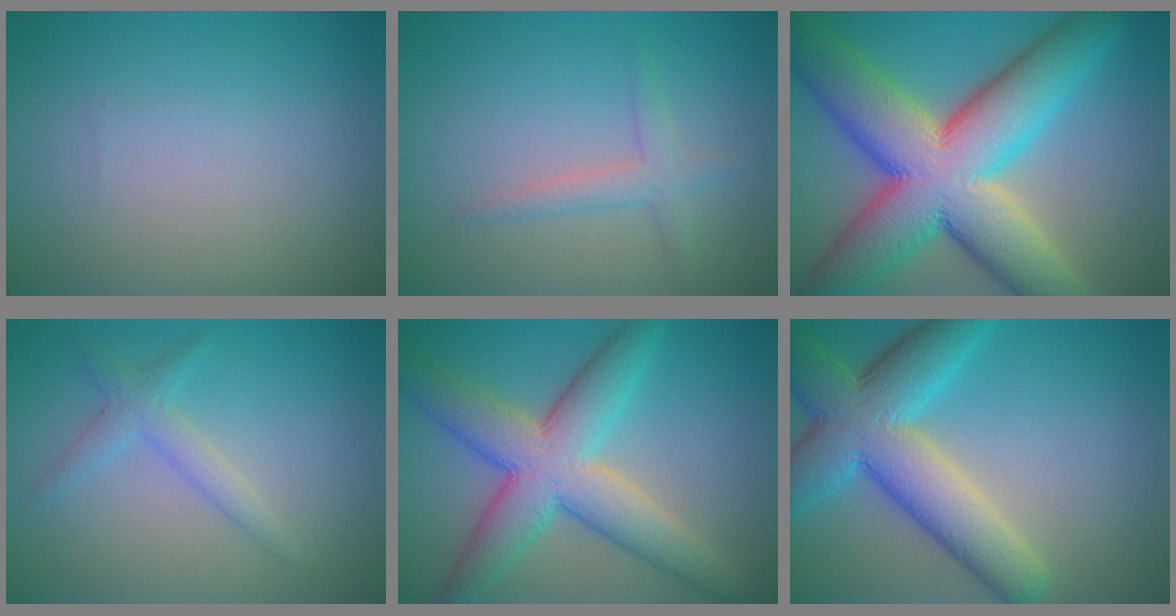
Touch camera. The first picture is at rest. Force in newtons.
{"total": 2.0, "press": 2.0, "slide": 0.1}
{"total": 15.4, "press": 15.3, "slide": 0.8}
{"total": 2.1, "press": 2.1, "slide": 0.1}
{"total": 8.5, "press": 8.4, "slide": 0.4}
{"total": 9.4, "press": 9.4, "slide": 0.3}